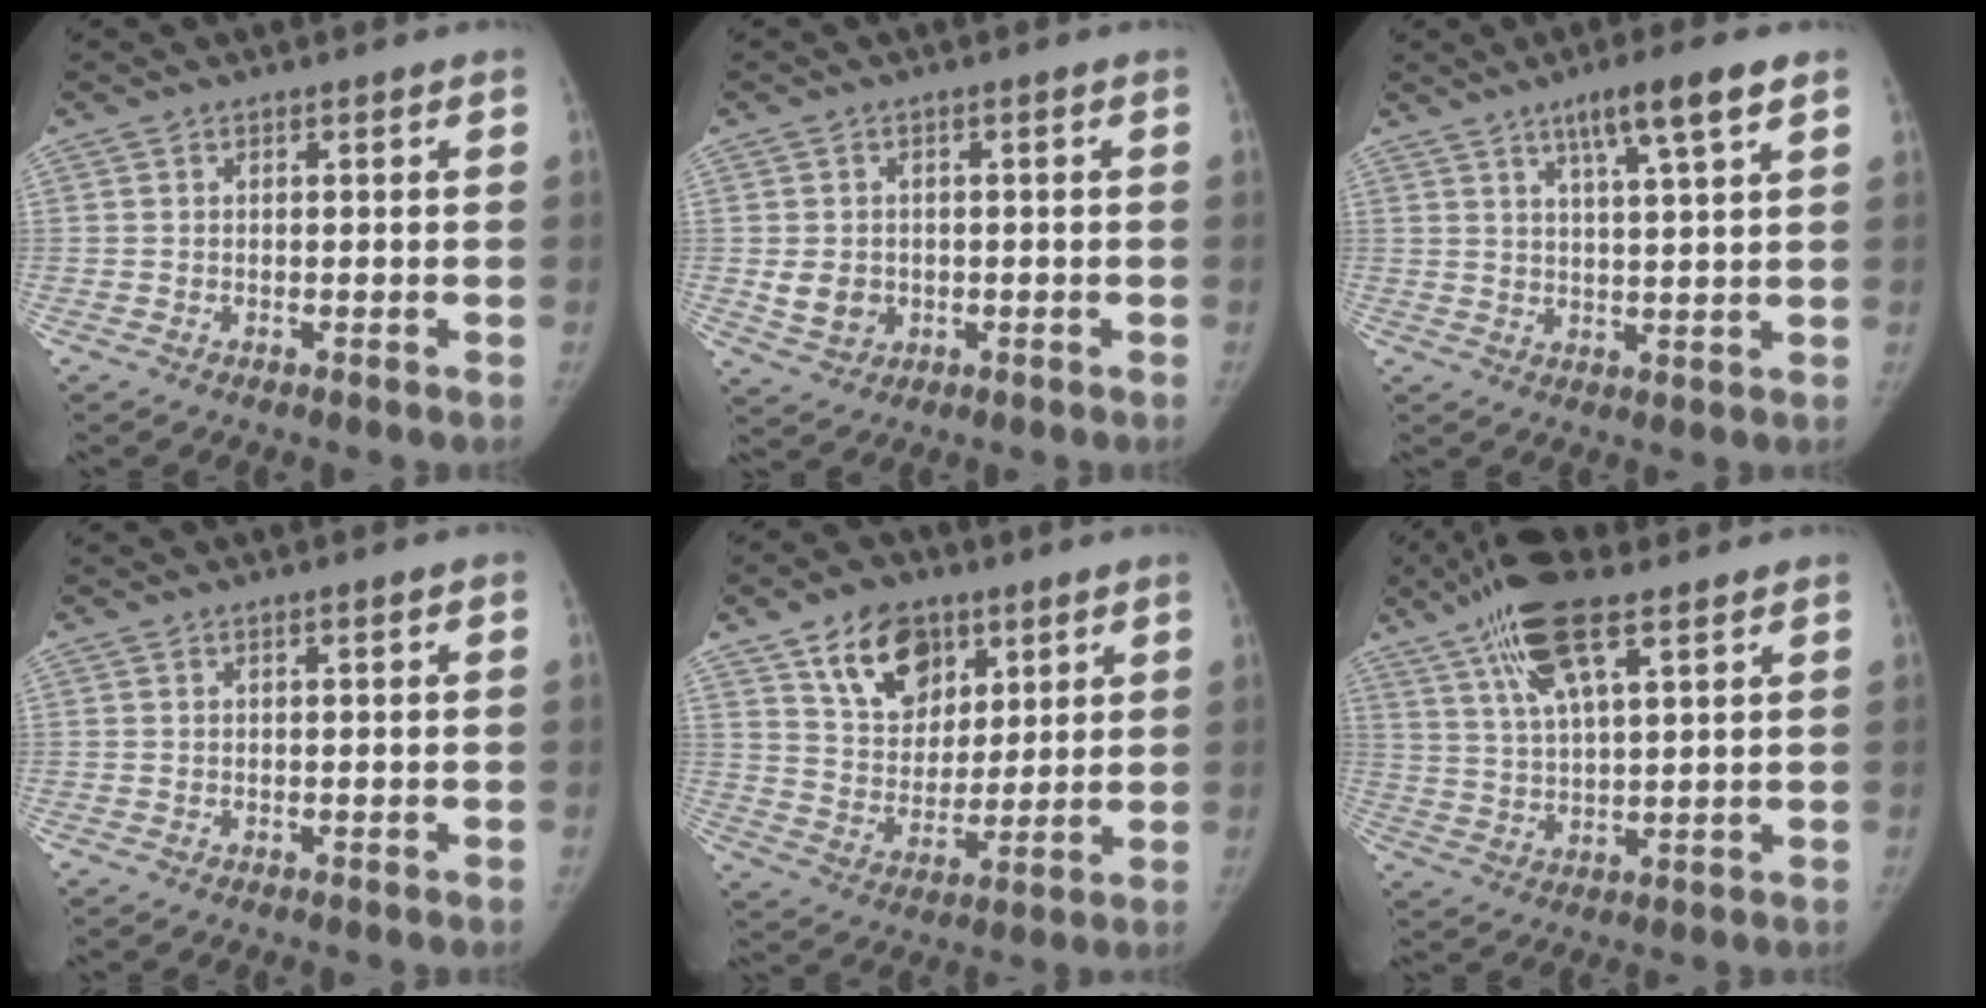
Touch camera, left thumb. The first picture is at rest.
{"total": 4.9, "force": [-0.4, 4.2, 2.5], "torque": [-0.028, 0.000, 0.004]}
{"total": 8.7, "force": [5.1, 0.7, 7.0], "torque": [-0.116, -0.018, 0.083]}
{"total": 0.6, "force": [0.4, 0.1, 0.5], "torque": [-0.006, 0.001, 0.005]}
{"total": 13.7, "force": [7.6, 9.2, 6.7], "torque": [-0.076, -0.039, 0.137]}
{"total": 12.9, "force": [7.5, 4.0, 9.7], "torque": [-0.178, -0.012, 0.141]}